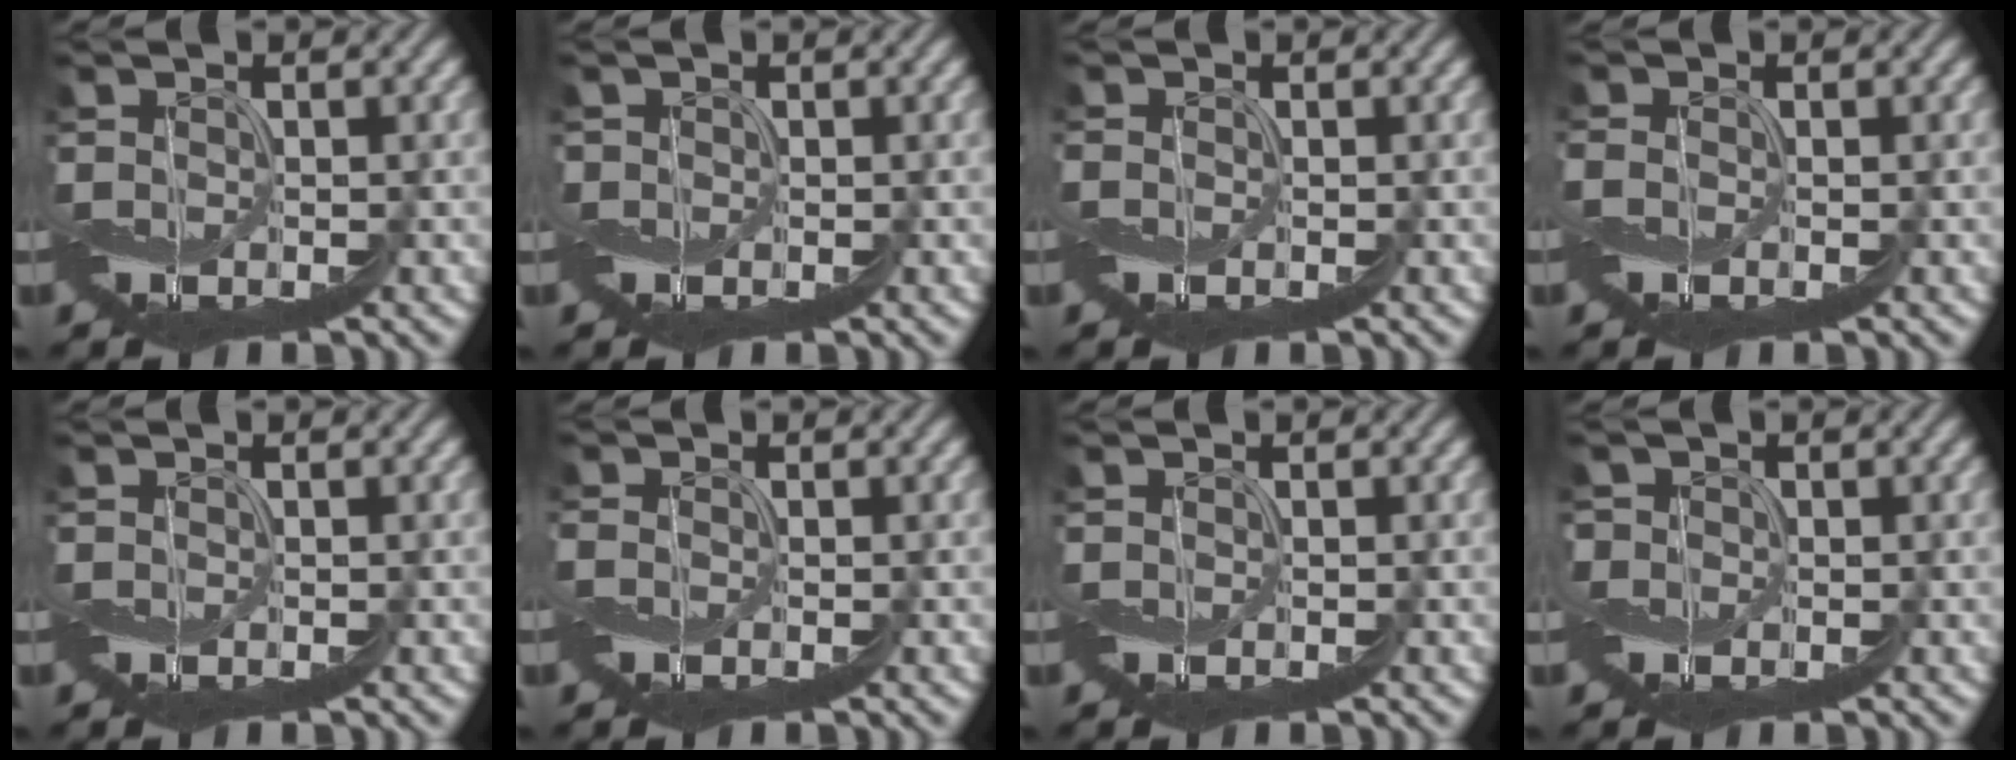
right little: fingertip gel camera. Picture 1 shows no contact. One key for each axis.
{"total": 0.6, "fx": 0.4, "fy": 0.5, "fz": 0.1, "tx": -0.001, "ty": -0.004, "tz": 0.000}
{"total": 1.0, "fx": -0.6, "fy": 0.6, "fz": 0.5, "tx": -0.017, "ty": -0.005, "tz": -0.013}
{"total": 1.1, "fx": -0.9, "fy": 0.5, "fz": 0.3, "tx": -0.019, "ty": -0.006, "tz": -0.018}
{"total": 0.0}
{"total": 1.1, "fx": -0.9, "fy": 0.5, "fz": 0.4, "tx": -0.019, "ty": -0.007, "tz": -0.017}
{"total": 0.0}
{"total": 1.4, "fx": 0.5, "fy": 1.3, "fz": 0.1, "tx": 0.005, "ty": 0.014, "tz": -0.009}